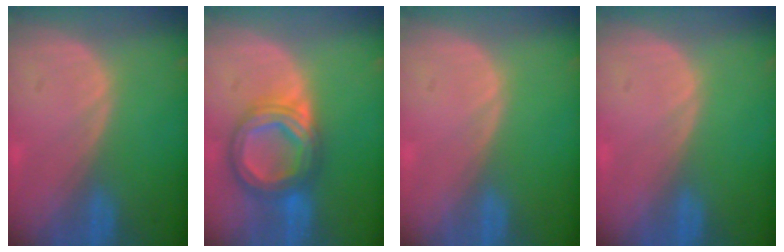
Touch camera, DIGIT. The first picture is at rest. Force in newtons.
{"total": 8.5, "press": 8.5, "slide": 0.6}
{"total": 0.0}
{"total": 0.0}